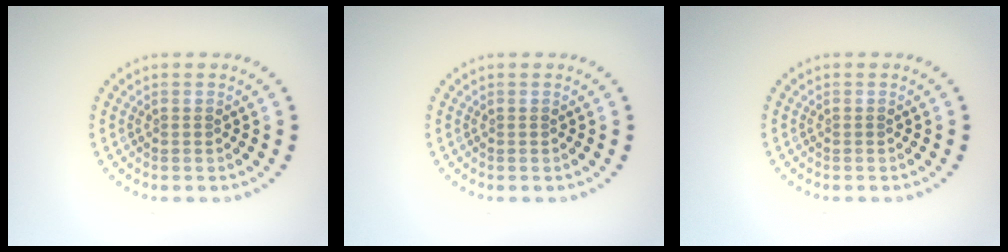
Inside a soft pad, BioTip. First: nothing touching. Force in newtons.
{"total": 0.0}
{"total": 0.0}